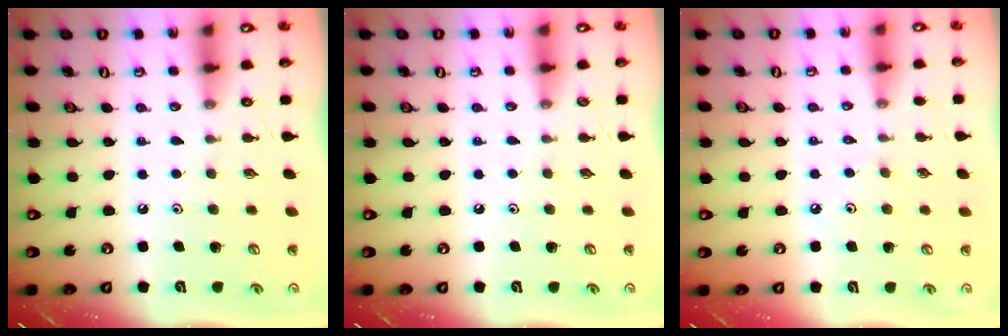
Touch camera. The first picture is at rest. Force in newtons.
{"total": 2.6, "press": 2.6, "slide": 0.4}
{"total": 4.0, "press": 4.0, "slide": 0.7}